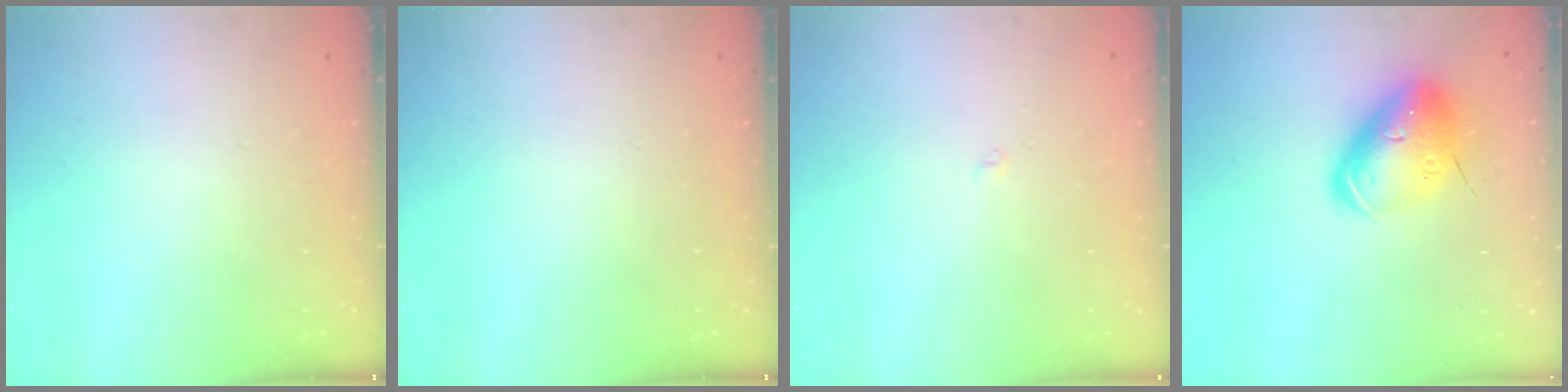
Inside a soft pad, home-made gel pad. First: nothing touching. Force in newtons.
{"total": 0.0}
{"total": 1.7, "press": 1.7, "slide": 0.3}
{"total": 15.6, "press": 15.4, "slide": 2.6}